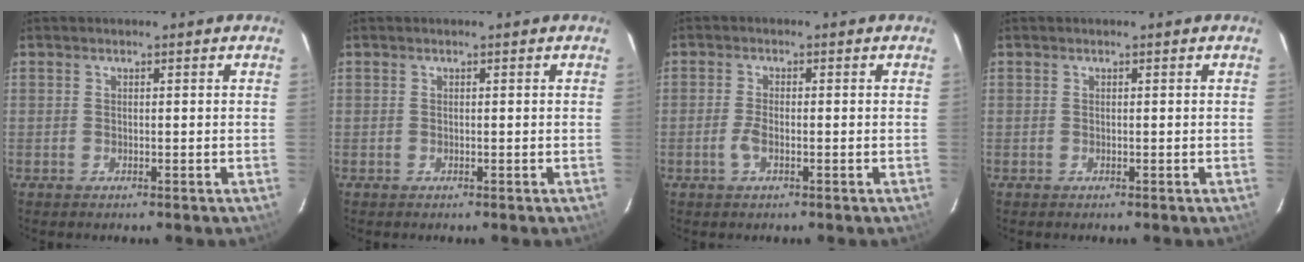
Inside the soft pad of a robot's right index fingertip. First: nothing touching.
{"total": 0.0}
{"total": 2.7, "force": [-0.9, 1.0, 2.3], "torque": [-0.054, -0.001, -0.019]}
{"total": 0.0}